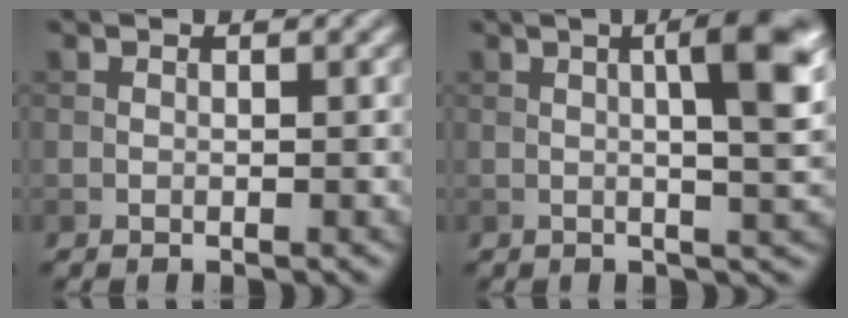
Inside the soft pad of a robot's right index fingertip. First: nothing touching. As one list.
[{"total": 7.2, "force": [1.4, 1.8, 6.9], "torque": [-0.071, 0.016, 0.015]}]